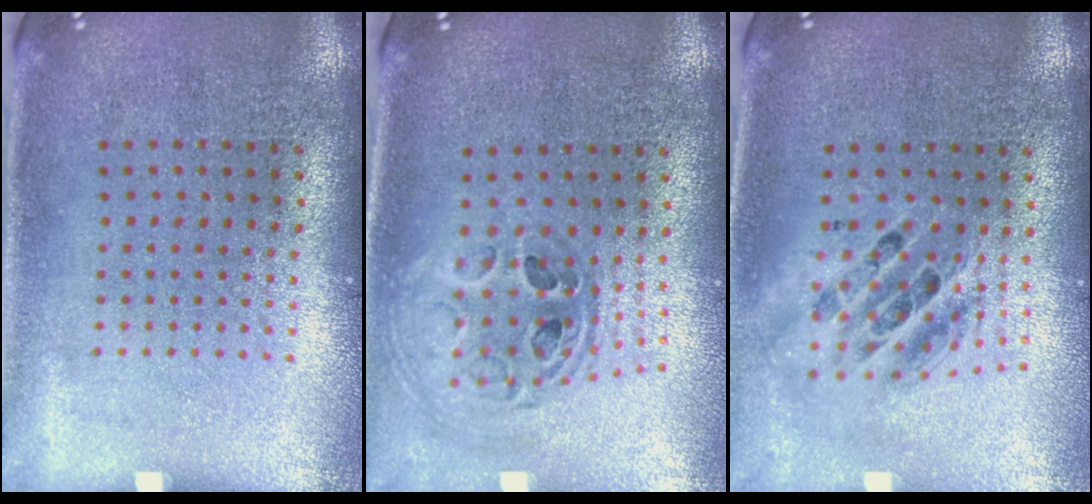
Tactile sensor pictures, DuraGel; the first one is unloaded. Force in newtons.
{"total": 1.0, "press": 1.0, "slide": 0.2}
{"total": 1.7, "press": 1.4, "slide": 0.9}